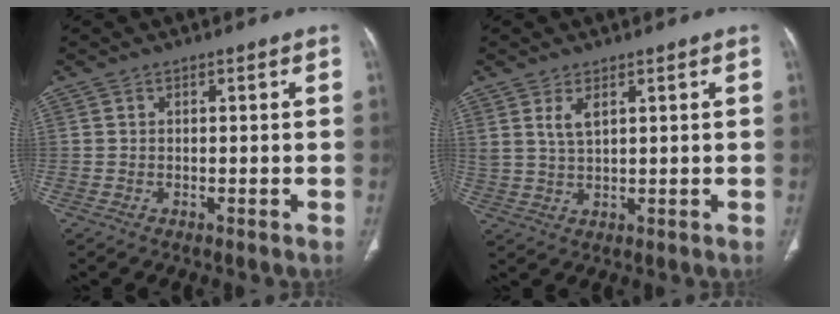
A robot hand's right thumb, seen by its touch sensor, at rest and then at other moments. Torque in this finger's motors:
{"motor_torque": [0.03, 0.08, 0.28, 0.56, 0.12]}